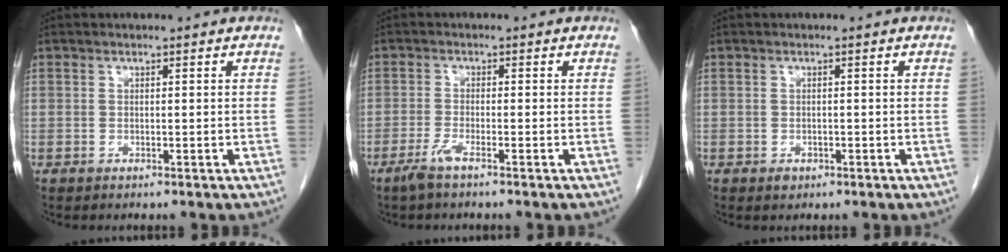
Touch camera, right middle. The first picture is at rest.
{"total": 2.6, "force": [-1.9, -0.2, 1.8], "torque": [-0.046, -0.006, -0.043]}
{"total": 1.0, "force": [-0.5, 0.7, 0.4], "torque": [-0.007, 0.001, -0.003]}